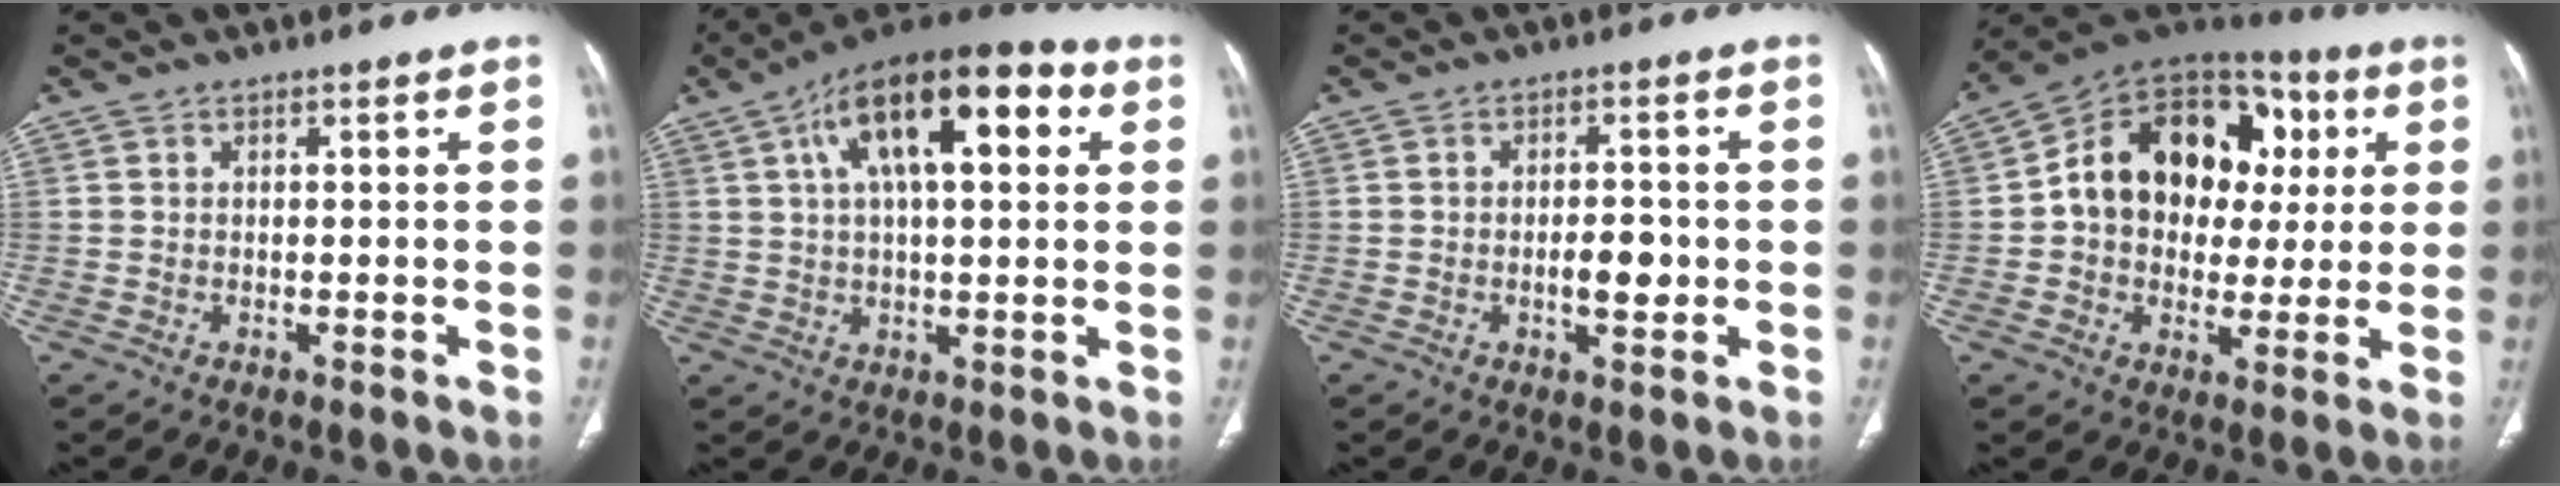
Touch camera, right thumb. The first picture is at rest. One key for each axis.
{"total": 19.4, "fx": 6.7, "fy": 8.1, "fz": 16.3, "tx": -0.247, "ty": 0.020, "tz": 0.100}
{"total": 4.8, "fx": -0.8, "fy": 2.3, "fz": 4.1, "tx": -0.054, "ty": 0.002, "tz": -0.012}
{"total": 20.7, "fx": 2.9, "fy": 15.6, "fz": 13.4, "tx": -0.163, "ty": 0.036, "tz": 0.043}